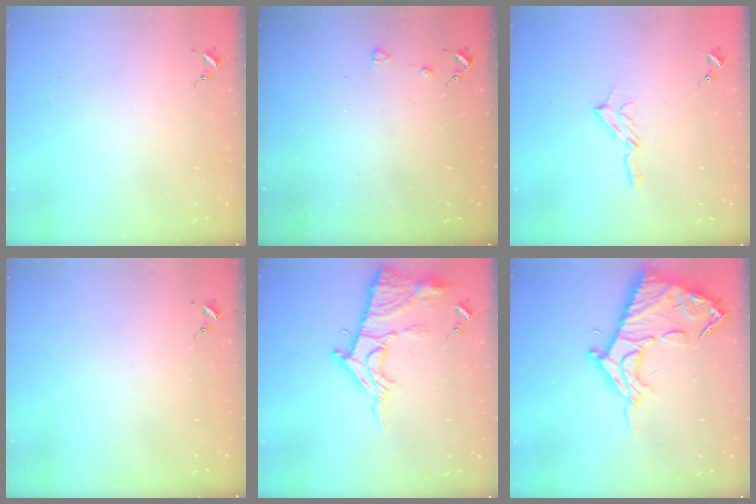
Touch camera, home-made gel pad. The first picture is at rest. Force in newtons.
{"total": 3.6, "press": 3.5, "slide": 0.5}
{"total": 4.7, "press": 4.7, "slide": 0.6}
{"total": 0.0}
{"total": 14.2, "press": 14.2, "slide": 1.1}
{"total": 17.0, "press": 16.9, "slide": 1.7}